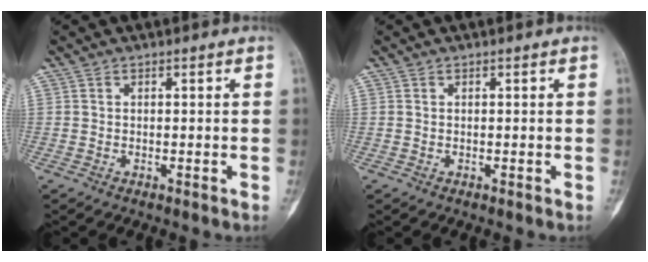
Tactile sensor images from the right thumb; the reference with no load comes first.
{"total": 0.0}